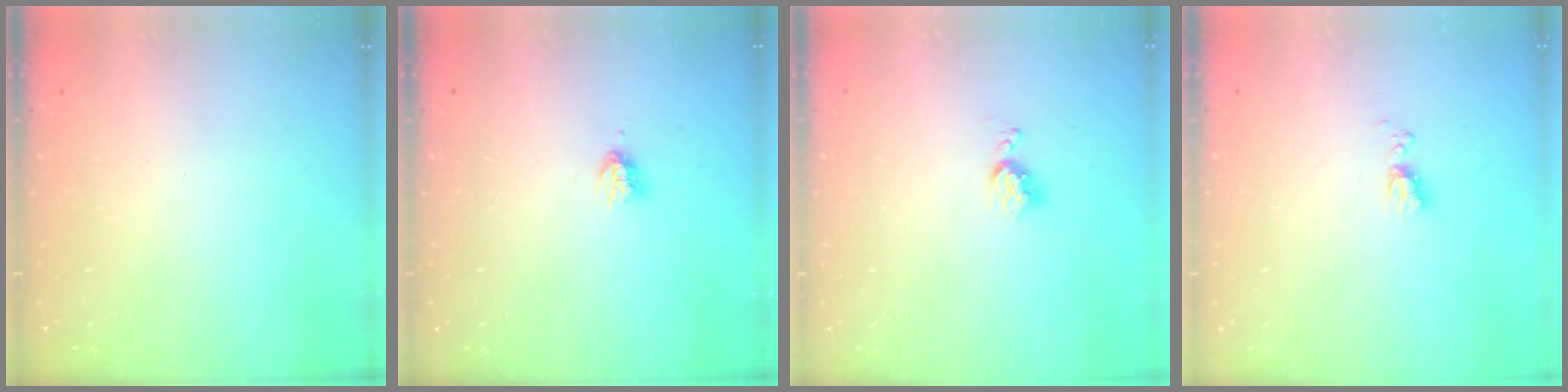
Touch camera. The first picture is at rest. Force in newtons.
{"total": 2.9, "press": 2.9, "slide": 0.5}
{"total": 4.3, "press": 4.3, "slide": 0.5}
{"total": 5.7, "press": 5.7, "slide": 0.8}